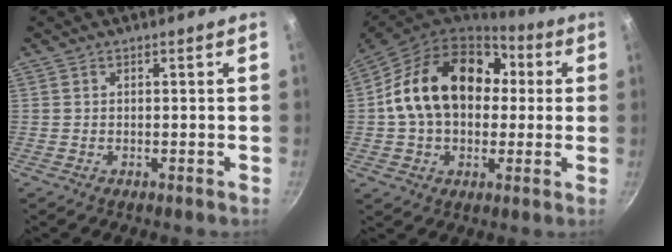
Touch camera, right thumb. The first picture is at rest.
{"total": 21.6, "force": [2.9, 15.6, 14.7], "torque": [-0.229, 0.038, 0.043]}